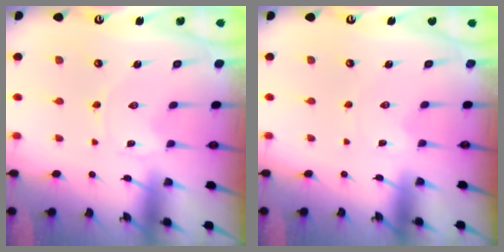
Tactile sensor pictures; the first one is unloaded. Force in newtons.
{"total": 0.0}